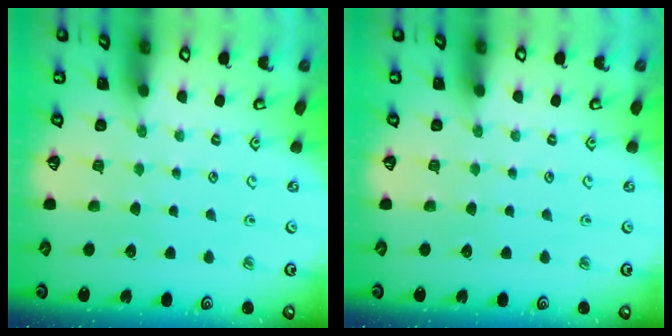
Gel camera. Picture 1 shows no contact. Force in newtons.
{"total": 0.0}